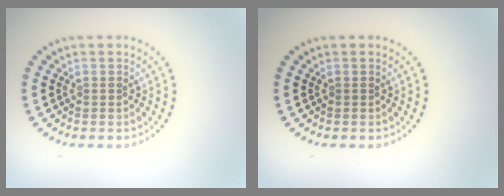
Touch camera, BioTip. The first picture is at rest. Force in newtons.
{"total": 0.0}